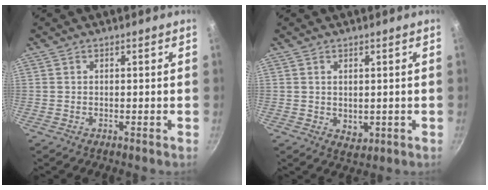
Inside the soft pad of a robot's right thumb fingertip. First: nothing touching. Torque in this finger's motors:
{"motor_torque": [-0.54, 0.06, -0.08, -0.02, -0.04]}